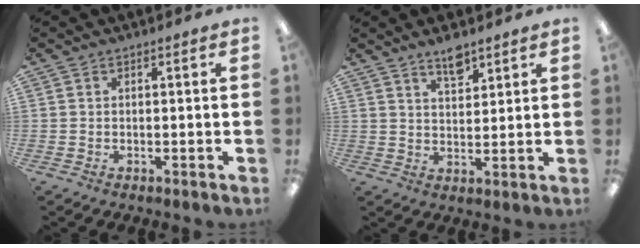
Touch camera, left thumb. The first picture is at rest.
{"total": 5.7, "force": [4.5, 2.1, 2.8], "torque": [-0.040, -0.027, 0.079]}